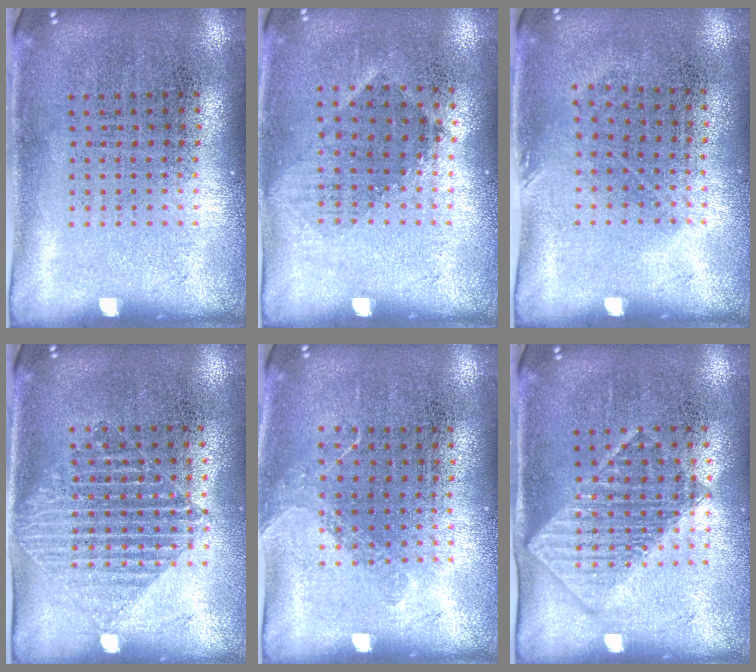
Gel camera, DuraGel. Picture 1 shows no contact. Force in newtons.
{"total": 1.0, "press": 0.8, "slide": 0.6}
{"total": 0.8, "press": 0.6, "slide": 0.5}
{"total": 1.4, "press": 1.2, "slide": 0.8}
{"total": 0.9, "press": 0.7, "slide": 0.6}
{"total": 1.4, "press": 1.3, "slide": 0.6}